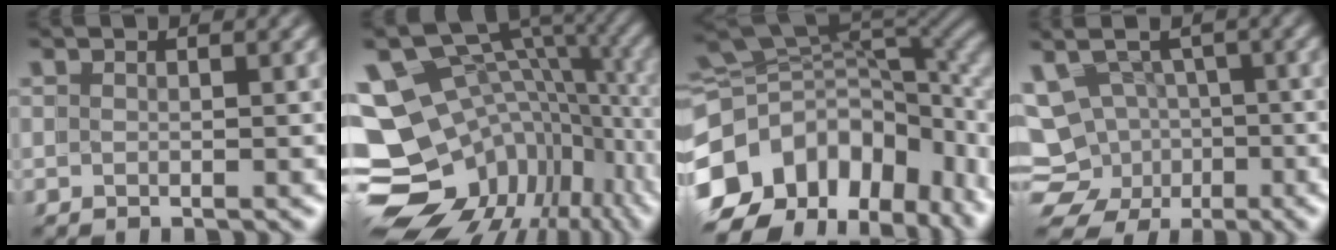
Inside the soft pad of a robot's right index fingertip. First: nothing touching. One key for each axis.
{"total": 20.4, "fx": -3.5, "fy": 16.8, "fz": 11.2, "tx": -0.229, "ty": -0.074, "tz": -0.049}
{"total": 18.0, "fx": -3.8, "fy": 12.7, "fz": 12.1, "tx": -0.220, "ty": -0.034, "tz": -0.056}
{"total": 11.9, "fx": -2.6, "fy": 10.9, "fz": 4.2, "tx": -0.086, "ty": -0.048, "tz": -0.049}